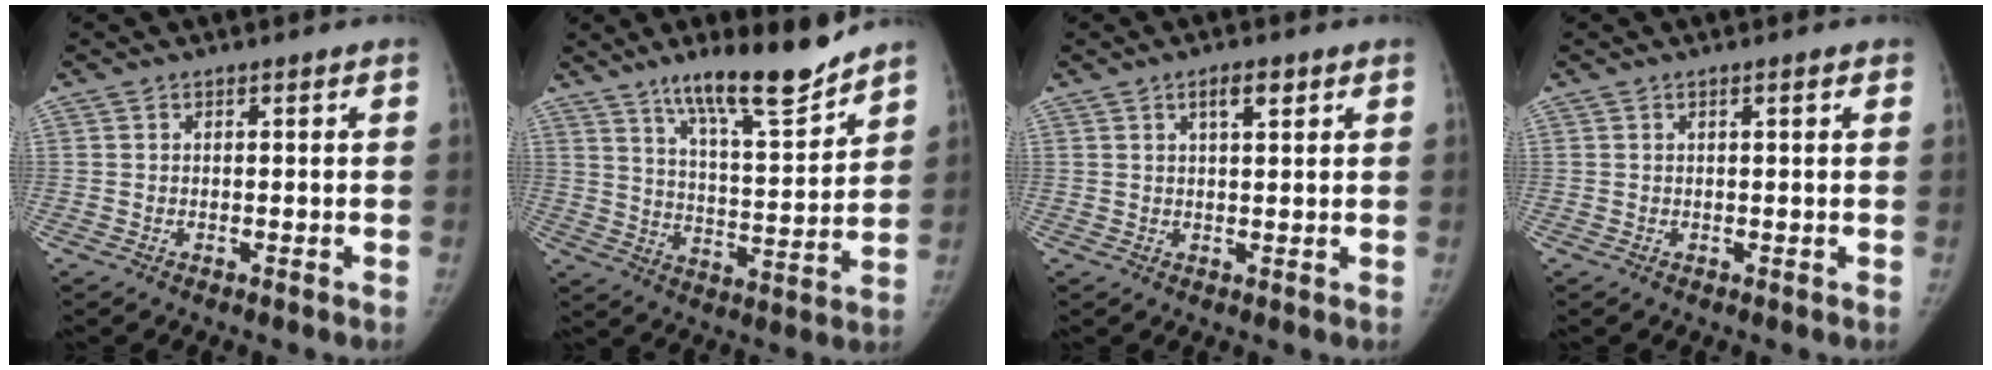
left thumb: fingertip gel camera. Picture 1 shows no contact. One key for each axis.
{"total": 14.8, "fx": 11.4, "fy": 2.6, "fz": 9.1, "tx": -0.123, "ty": -0.075, "tz": 0.191}
{"total": 3.4, "fx": 1.8, "fy": 1.3, "fz": 2.6, "tx": -0.033, "ty": -0.005, "tz": 0.030}
{"total": 1.3, "fx": 0.7, "fy": 0.2, "fz": 1.0, "tx": -0.015, "ty": 0.000, "tz": 0.009}